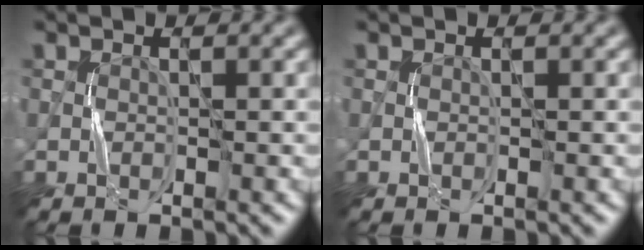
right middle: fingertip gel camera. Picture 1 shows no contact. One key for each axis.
{"total": 0.0}